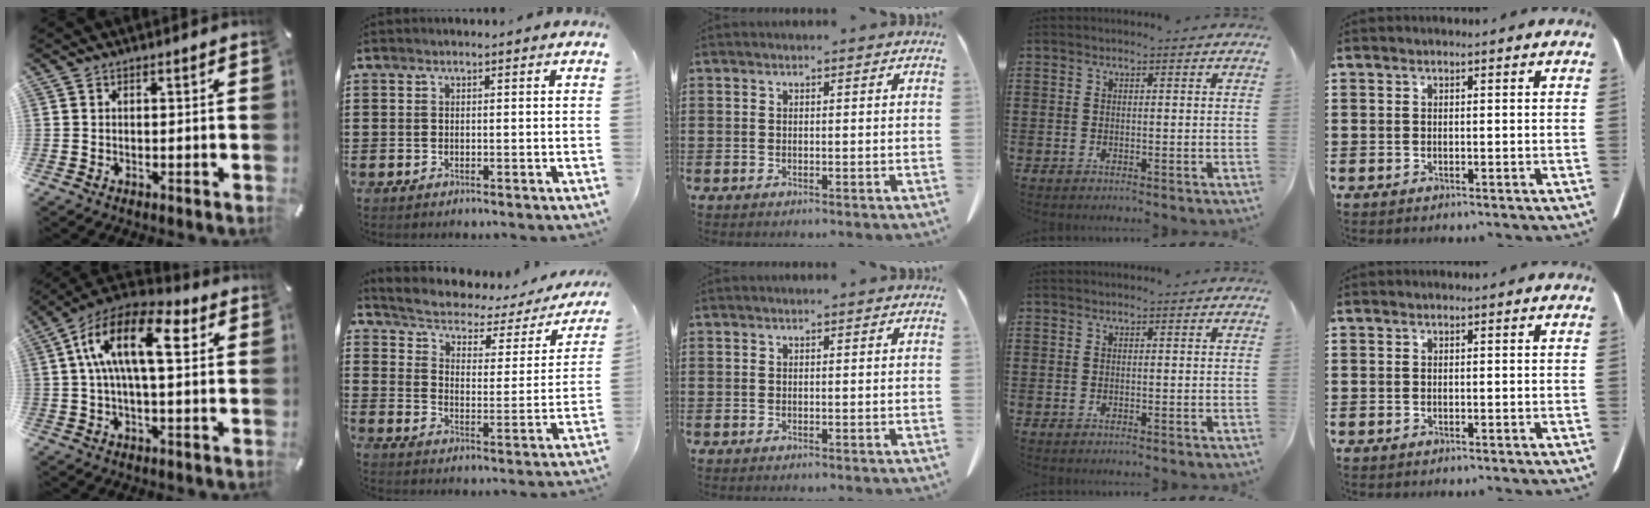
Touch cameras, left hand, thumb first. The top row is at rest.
{"thumb": {"total": 14.9, "force": [3.8, 6.5, 12.8], "torque": [-0.257, 0.003, 0.063]}, "index": {"total": 2.7, "force": [2.1, 1.0, 1.4], "torque": [-0.044, -0.023, 0.025]}}